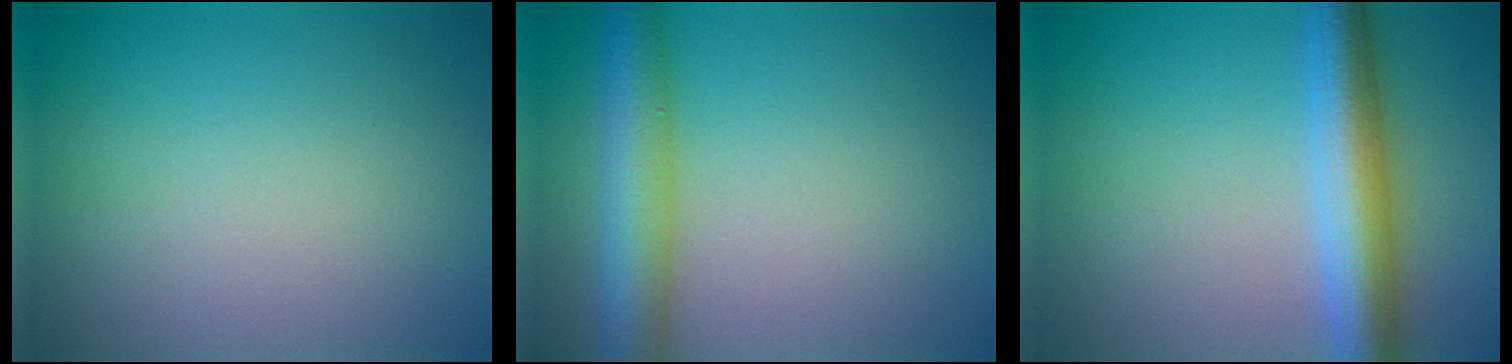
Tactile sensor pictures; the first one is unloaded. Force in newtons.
{"total": 5.5, "press": 5.5, "slide": 0.1}
{"total": 6.1, "press": 6.1, "slide": 0.2}